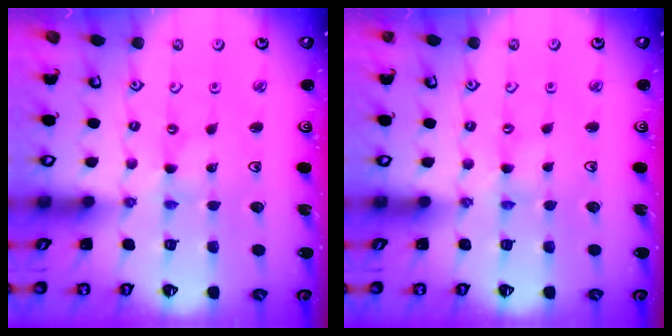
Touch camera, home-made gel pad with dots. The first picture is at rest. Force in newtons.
{"total": 1.3, "press": 1.2, "slide": 0.2}